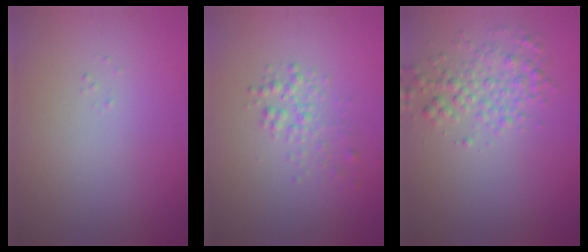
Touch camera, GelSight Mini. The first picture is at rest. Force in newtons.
{"total": 1.8, "press": 1.8, "slide": 0.1}
{"total": 2.9, "press": 2.9, "slide": 0.1}